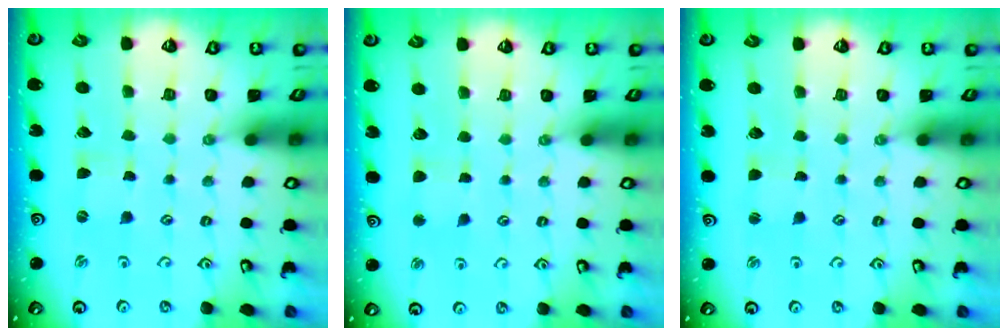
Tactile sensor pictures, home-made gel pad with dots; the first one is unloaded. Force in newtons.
{"total": 3.4, "press": 3.4, "slide": 0.2}
{"total": 1.5, "press": 1.4, "slide": 0.3}